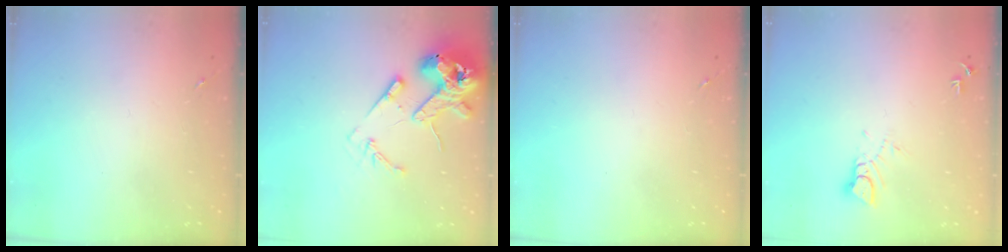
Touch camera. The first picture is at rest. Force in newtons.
{"total": 14.8, "press": 14.6, "slide": 2.1}
{"total": 0.0}
{"total": 3.8, "press": 3.8, "slide": 0.2}